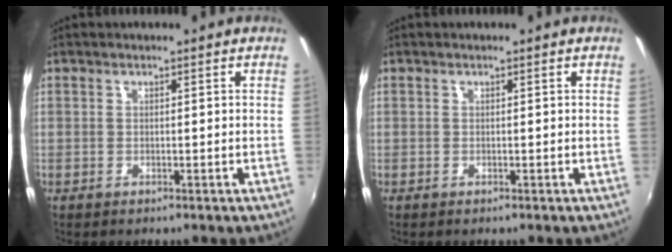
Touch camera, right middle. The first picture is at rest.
{"total": 0.0}